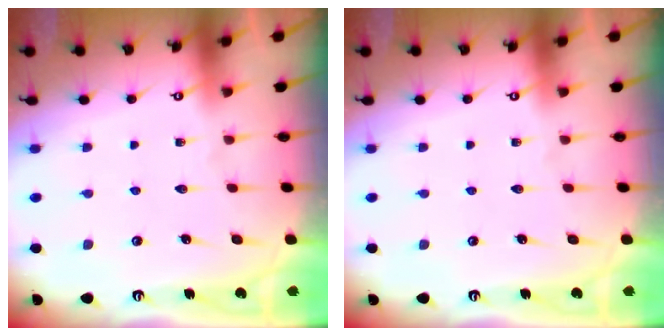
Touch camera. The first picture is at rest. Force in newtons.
{"total": 0.0}